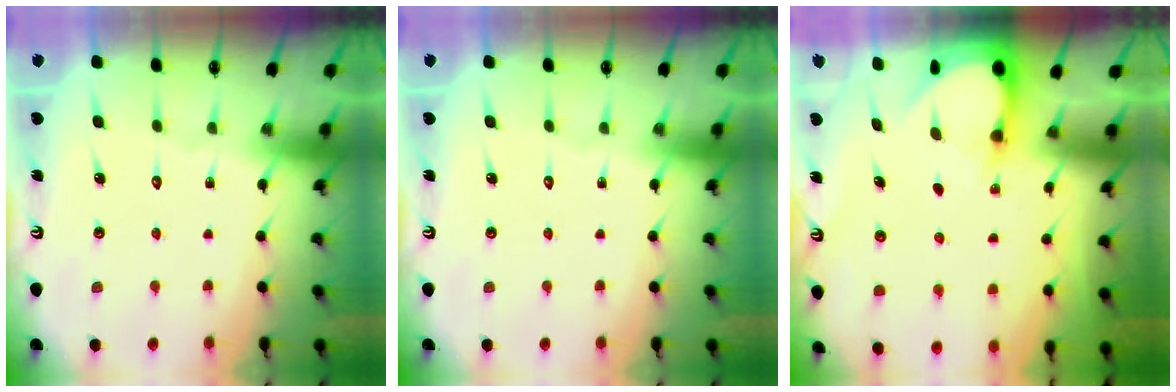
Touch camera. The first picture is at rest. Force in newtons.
{"total": 0.0}
{"total": 2.9, "press": 2.9, "slide": 0.3}